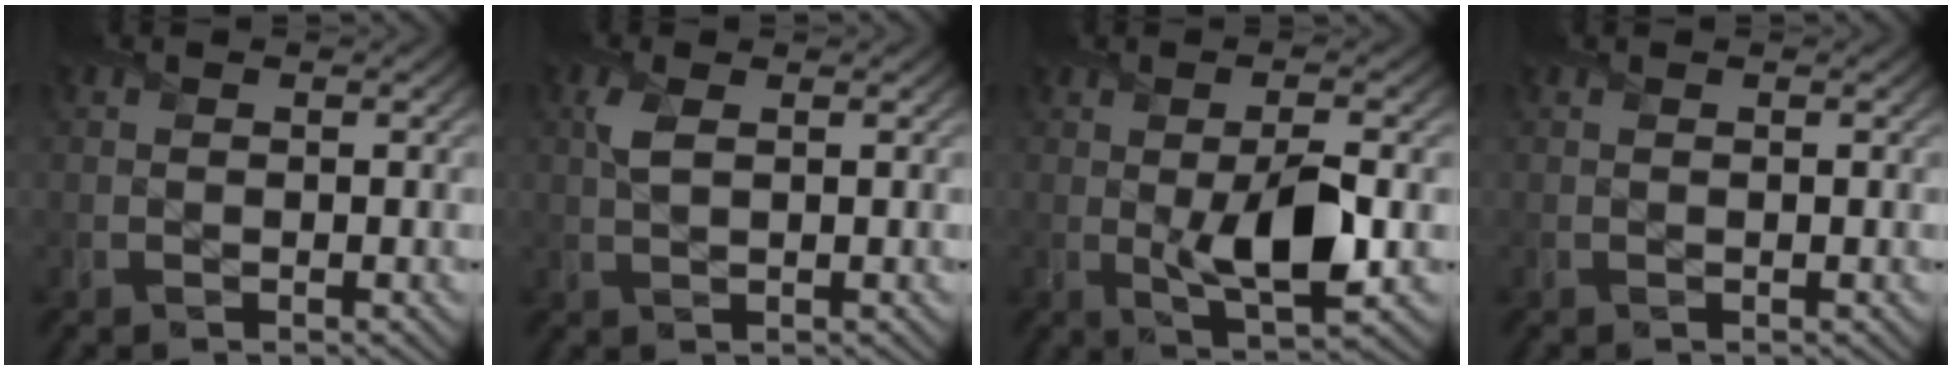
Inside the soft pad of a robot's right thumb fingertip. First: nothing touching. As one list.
[{"total": 2.2, "force": [0.7, 0.9, 1.8], "torque": [-0.052, 0.005, 0.014]}, {"total": 7.7, "force": [-0.6, 3.0, 7.1], "torque": [-0.128, -0.009, -0.006]}, {"total": 0.0}]